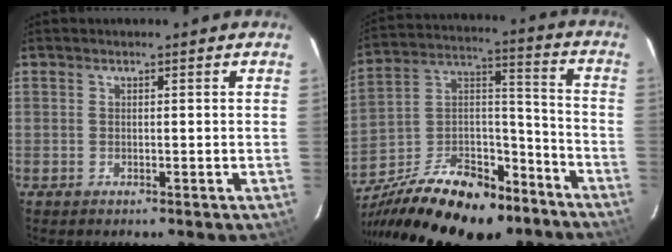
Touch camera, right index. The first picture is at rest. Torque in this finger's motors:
{"motor_torque": [1.14, -1.00, 0.79, 0.14]}